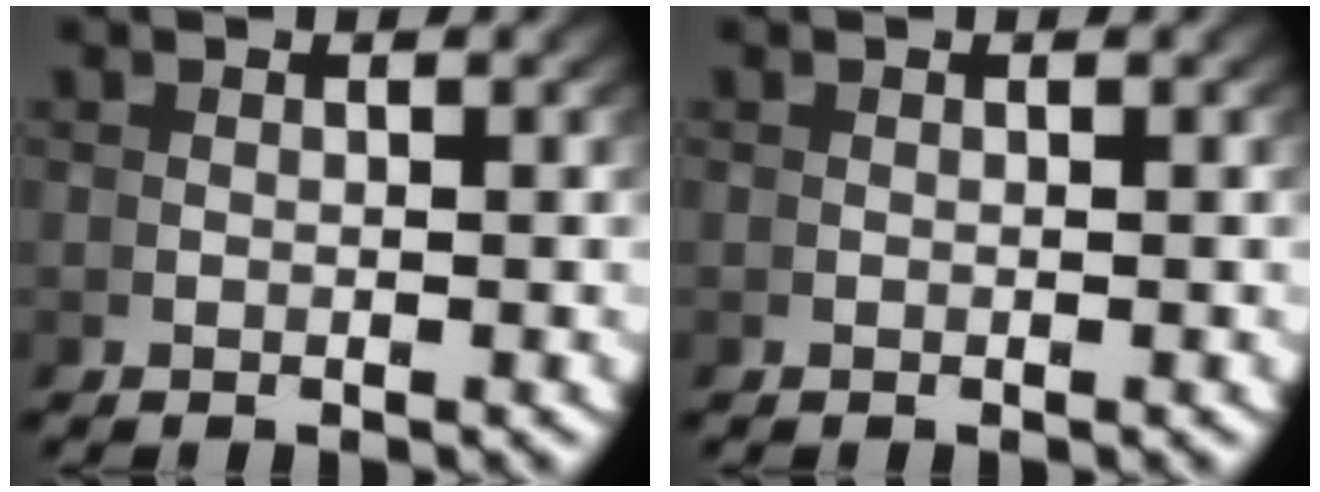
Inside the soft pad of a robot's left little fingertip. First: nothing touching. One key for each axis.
{"total": 0.0}